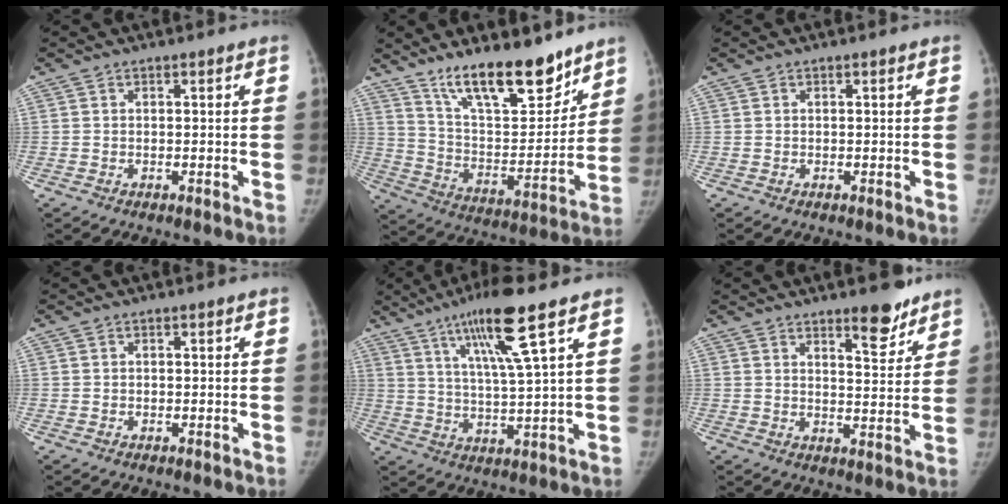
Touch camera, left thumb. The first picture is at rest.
{"total": 18.8, "force": [14.1, 6.2, 10.9], "torque": [-0.133, -0.093, 0.243]}
{"total": 0.0}
{"total": 0.0}
{"total": 12.6, "force": [6.8, 0.4, 10.6], "torque": [-0.194, -0.028, 0.123]}
{"total": 7.4, "force": [5.5, 2.3, 4.4], "torque": [-0.040, -0.041, 0.078]}